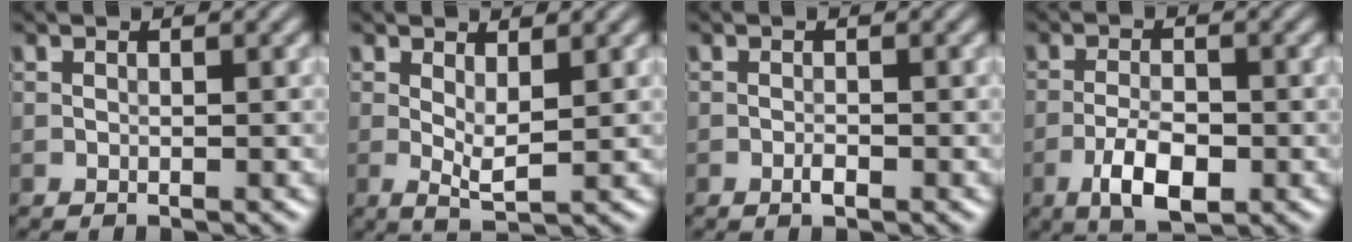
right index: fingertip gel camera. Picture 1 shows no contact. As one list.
[{"total": 2.5, "force": [0.7, 0.6, 2.3], "torque": [-0.045, -0.010, 0.014]}, {"total": 0.9, "force": [-0.5, 0.3, 0.7], "torque": [-0.013, 0.000, -0.010]}, {"total": 4.7, "force": [-2.2, 1.9, 3.7], "torque": [-0.068, -0.002, -0.041]}]